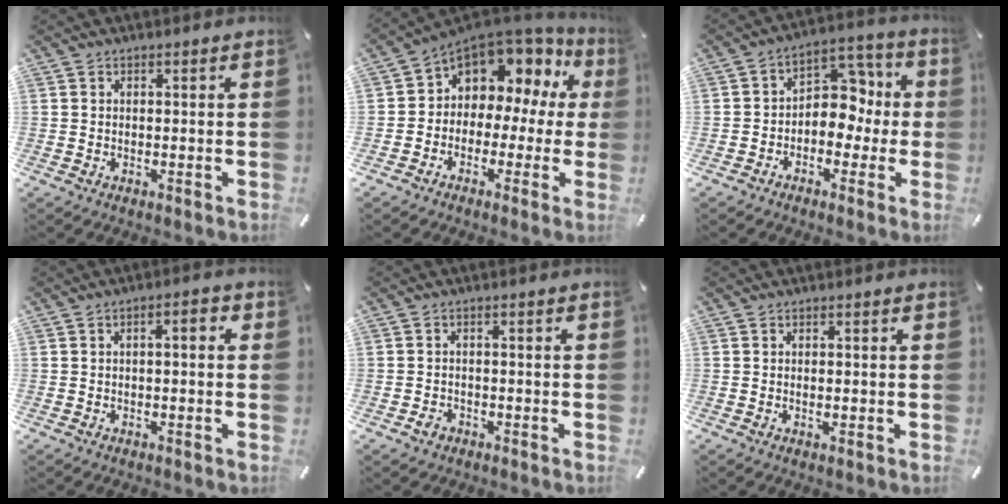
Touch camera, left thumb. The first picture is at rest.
{"total": 7.6, "force": [3.9, 6.0, 2.7], "torque": [-0.057, -0.040, 0.070]}
{"total": 9.5, "force": [-2.0, 7.9, 4.9], "torque": [-0.057, 0.015, -0.036]}
{"total": 2.8, "force": [-0.6, 1.0, 2.5], "torque": [-0.045, 0.010, -0.013]}
{"total": 2.0, "force": [-1.2, 1.5, 0.6], "torque": [-0.010, 0.006, -0.026]}
{"total": 0.8, "force": [-0.1, 0.3, 0.7], "torque": [-0.014, -0.001, -0.002]}